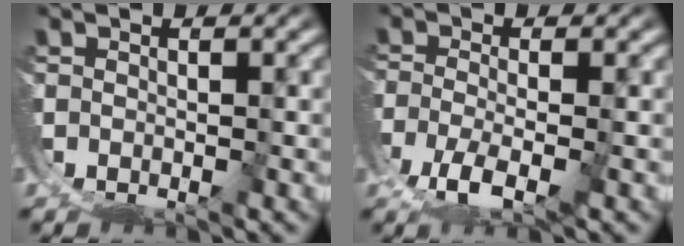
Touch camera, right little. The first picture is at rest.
{"total": 3.0, "force": [0.5, 1.0, 2.8], "torque": [-0.074, -0.027, 0.022]}